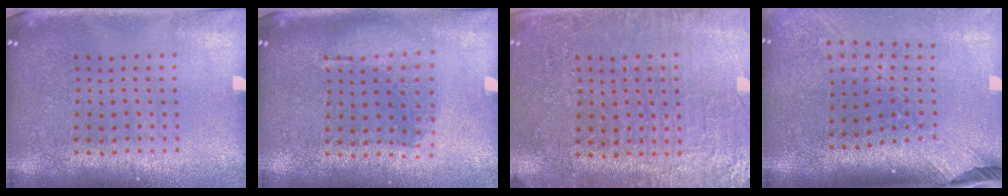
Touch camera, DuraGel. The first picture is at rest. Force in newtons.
{"total": 1.2, "press": 1.1, "slide": 0.4}
{"total": 3.1, "press": 3.0, "slide": 0.5}
{"total": 2.6, "press": 1.9, "slide": 1.7}